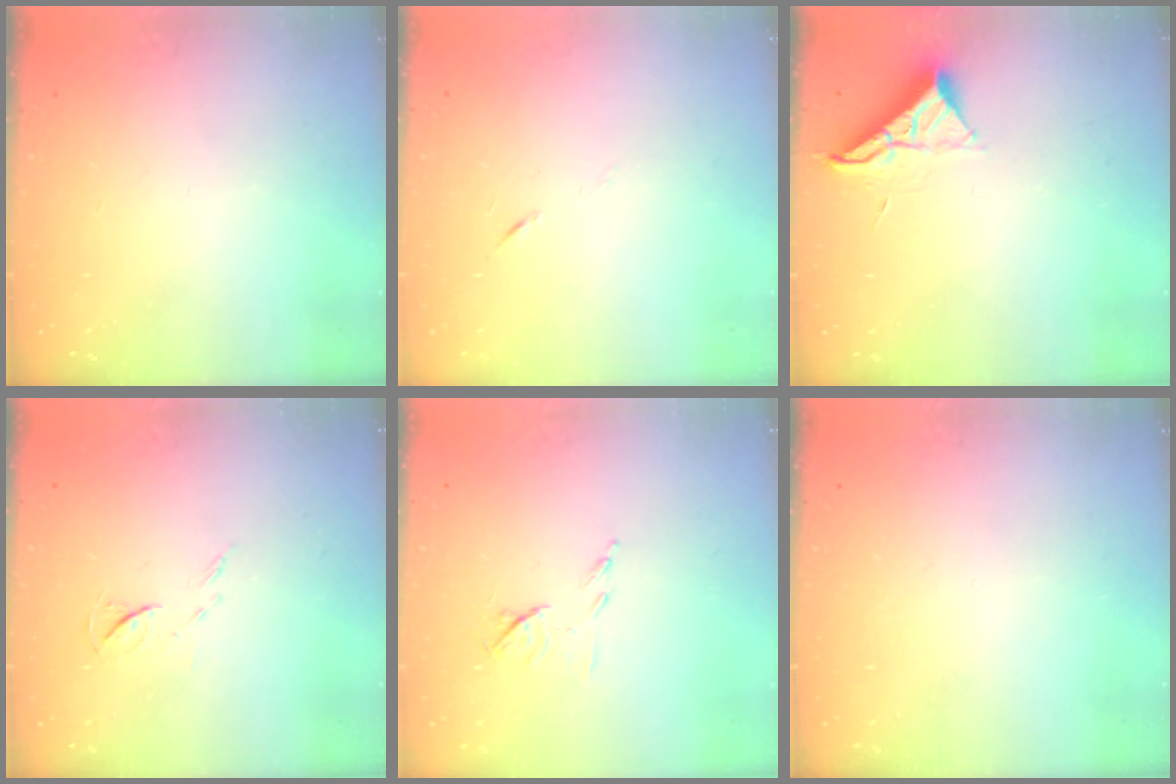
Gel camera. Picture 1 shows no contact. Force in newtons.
{"total": 3.8, "press": 3.6, "slide": 1.1}
{"total": 7.3, "press": 7.2, "slide": 0.5}
{"total": 5.2, "press": 5.1, "slide": 0.8}
{"total": 6.4, "press": 6.3, "slide": 0.9}
{"total": 0.0}